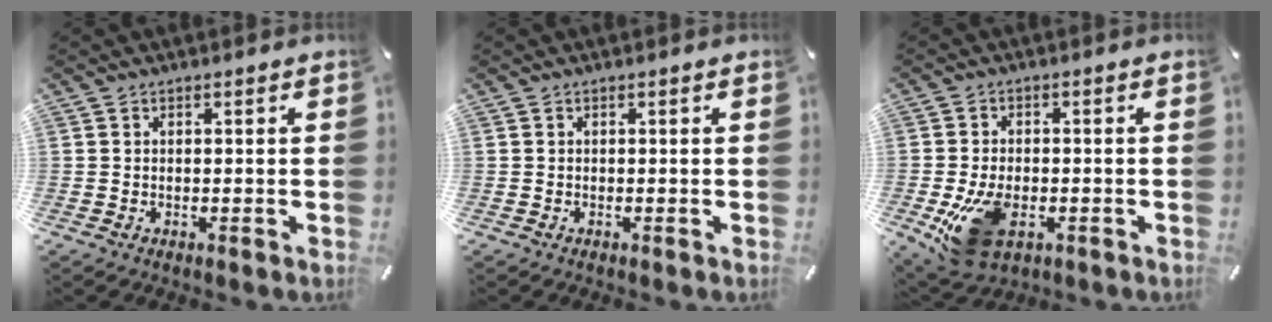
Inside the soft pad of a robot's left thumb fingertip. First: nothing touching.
{"total": 0.0}
{"total": 10.8, "force": [-3.1, 6.8, 7.7], "torque": [-0.155, -0.005, -0.054]}